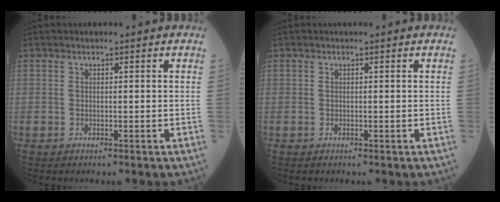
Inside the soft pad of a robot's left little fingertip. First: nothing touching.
{"total": 0.0}